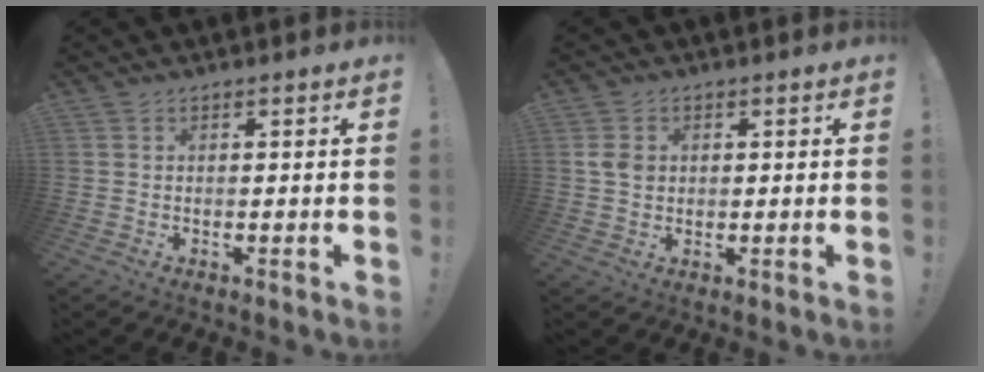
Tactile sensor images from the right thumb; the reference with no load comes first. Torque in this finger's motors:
{"motor_torque": [-0.12, 0.00, 0.26, -0.19, -0.01]}